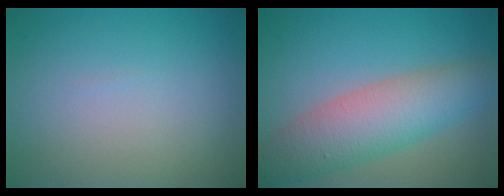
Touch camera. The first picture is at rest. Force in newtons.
{"total": 6.8, "press": 6.8, "slide": 0.3}